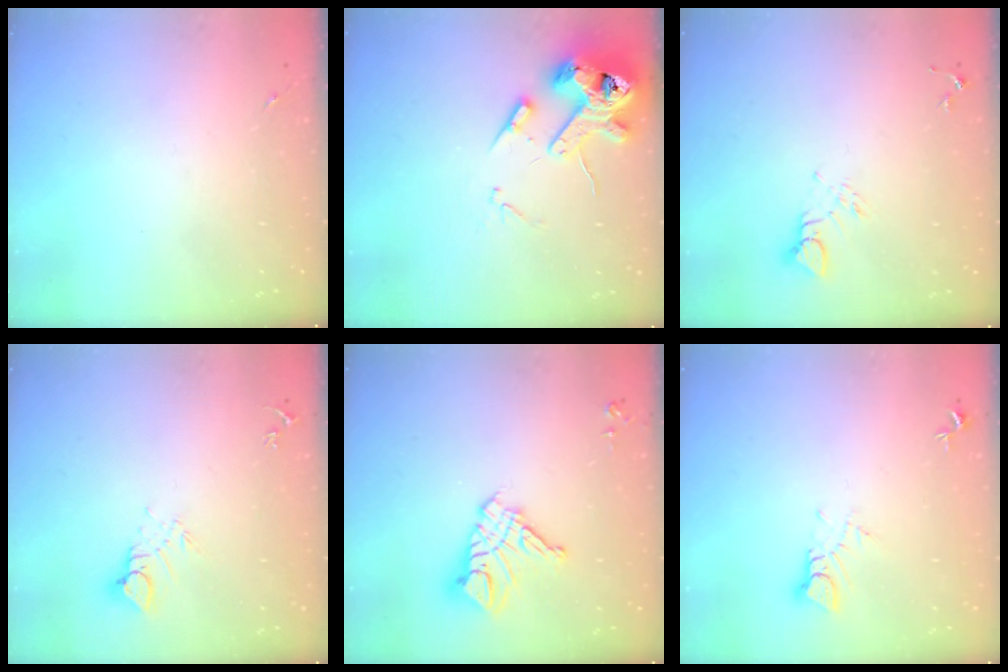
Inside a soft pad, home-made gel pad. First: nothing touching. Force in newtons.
{"total": 15.6, "press": 15.4, "slide": 2.3}
{"total": 3.9, "press": 3.9, "slide": 0.5}
{"total": 5.0, "press": 5.0, "slide": 0.3}
{"total": 12.6, "press": 12.5, "slide": 1.3}
{"total": 3.8, "press": 3.8, "slide": 0.4}